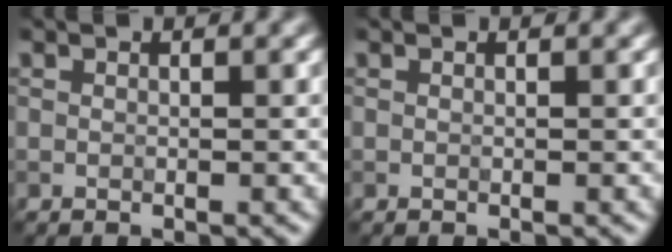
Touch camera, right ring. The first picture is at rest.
{"total": 0.0}